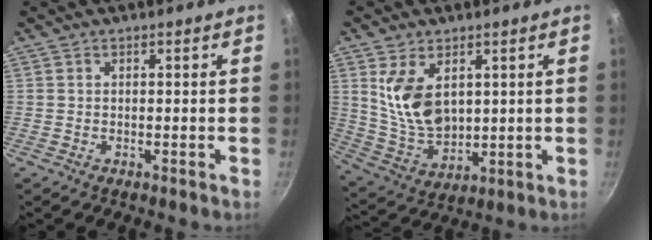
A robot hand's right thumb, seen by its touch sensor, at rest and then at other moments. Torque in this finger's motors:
{"motor_torque": [-0.57, 0.92, 1.02, 0.64, 0.11]}